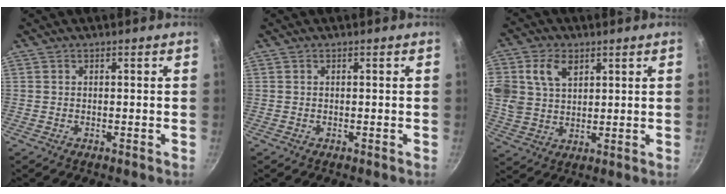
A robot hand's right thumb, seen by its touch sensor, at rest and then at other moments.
{"total": 0.0}
{"total": 13.0, "force": [4.9, 9.6, 7.3], "torque": [-0.155, 0.005, 0.099]}